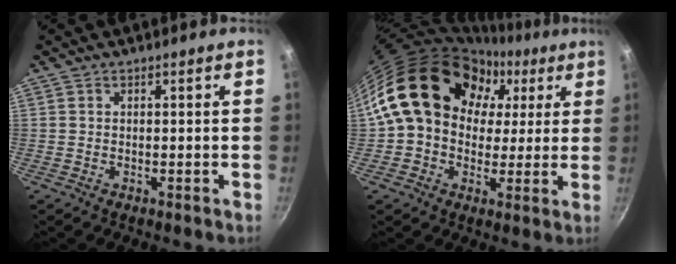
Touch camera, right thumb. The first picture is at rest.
{"total": 20.4, "force": [4.8, 16.2, 11.3], "torque": [-0.164, 0.042, 0.074]}